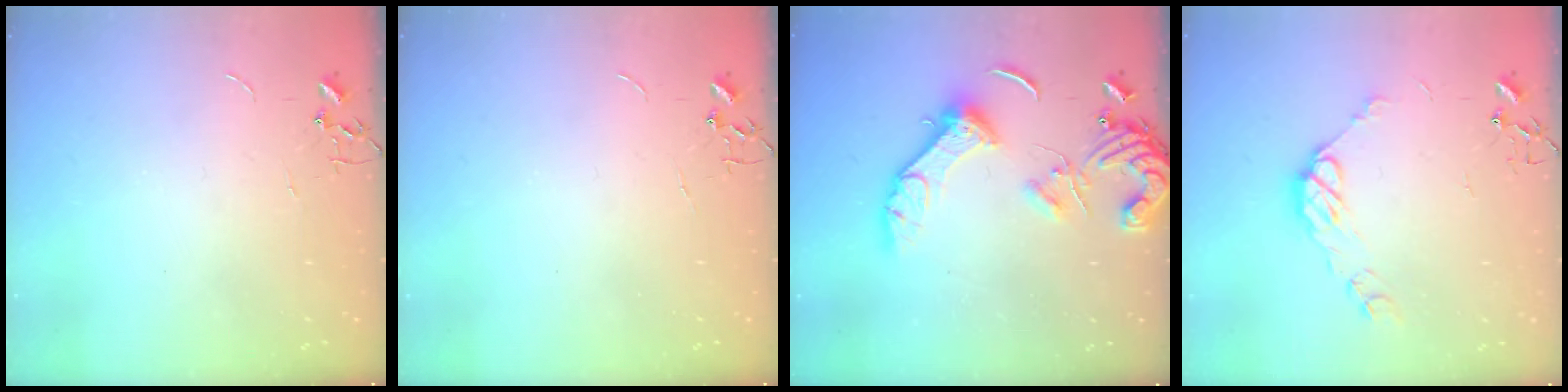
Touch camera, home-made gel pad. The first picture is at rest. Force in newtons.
{"total": 0.0}
{"total": 15.2, "press": 15.1, "slide": 1.9}
{"total": 9.6, "press": 9.6, "slide": 0.6}